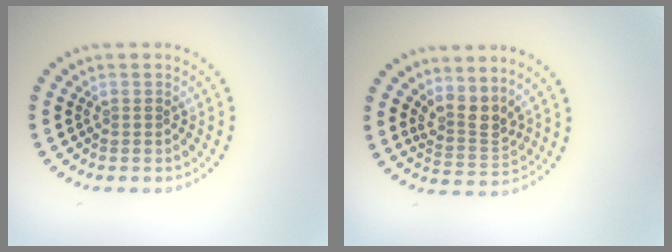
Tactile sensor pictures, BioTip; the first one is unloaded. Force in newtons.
{"total": 3.0, "press": 2.2, "slide": 2.1}